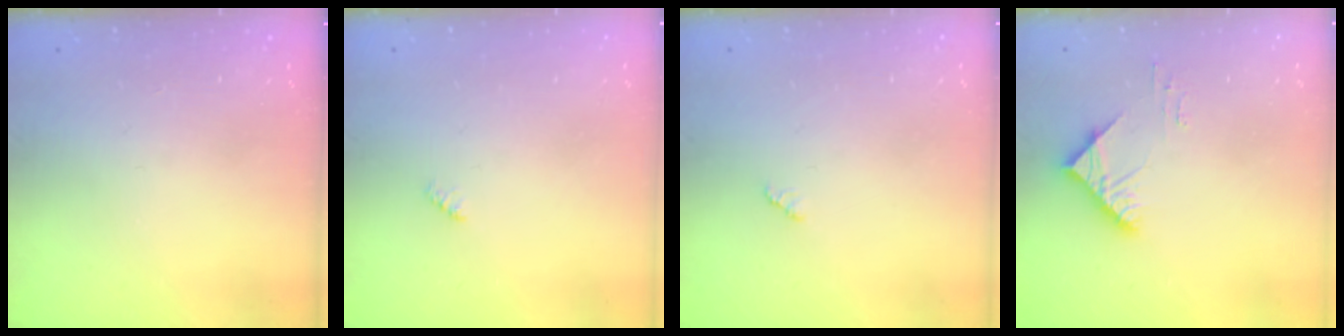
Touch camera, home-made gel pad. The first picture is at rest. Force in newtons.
{"total": 2.3, "press": 2.2, "slide": 0.5}
{"total": 2.1, "press": 2.1, "slide": 0.3}
{"total": 5.2, "press": 5.1, "slide": 0.7}